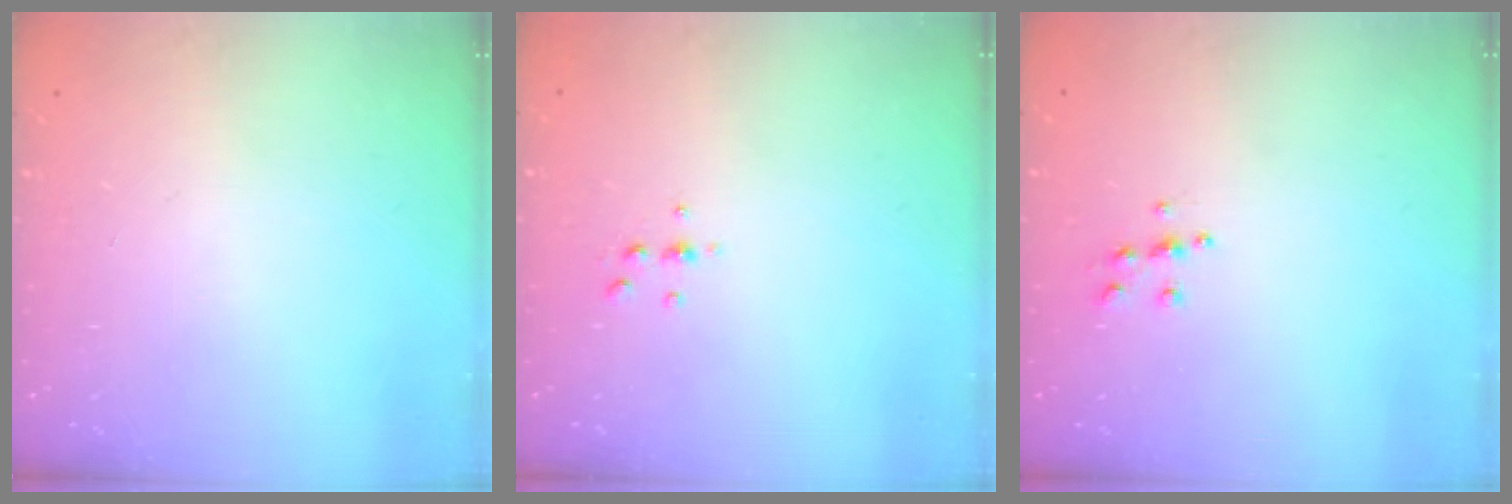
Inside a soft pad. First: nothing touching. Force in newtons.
{"total": 3.8, "press": 3.7, "slide": 0.5}
{"total": 5.5, "press": 5.5, "slide": 0.5}